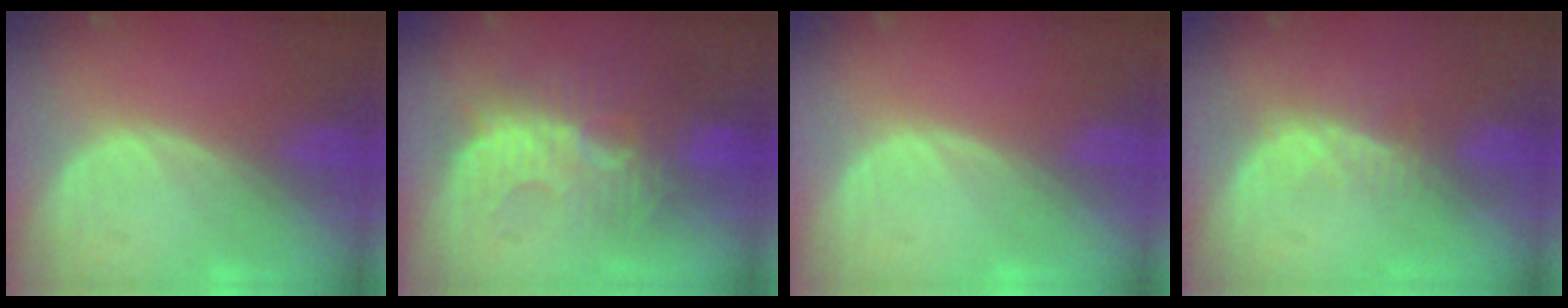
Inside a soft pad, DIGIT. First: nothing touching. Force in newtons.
{"total": 9.1, "press": 8.9, "slide": 1.8}
{"total": 0.0}
{"total": 2.8, "press": 2.3, "slide": 1.7}